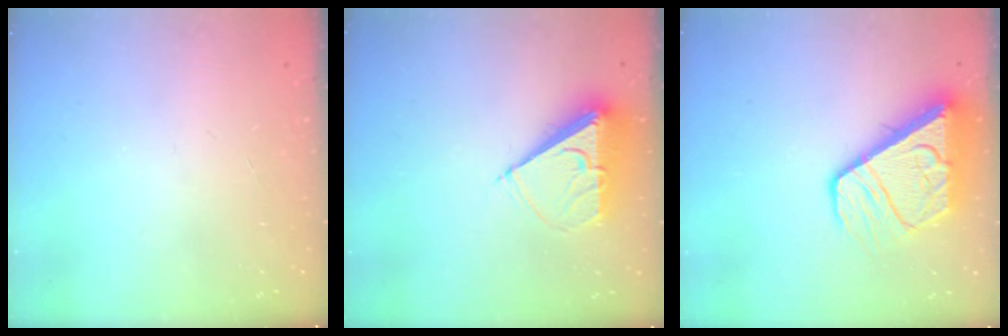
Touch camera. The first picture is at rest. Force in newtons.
{"total": 7.1, "press": 7.0, "slide": 0.8}
{"total": 12.5, "press": 12.5, "slide": 1.4}